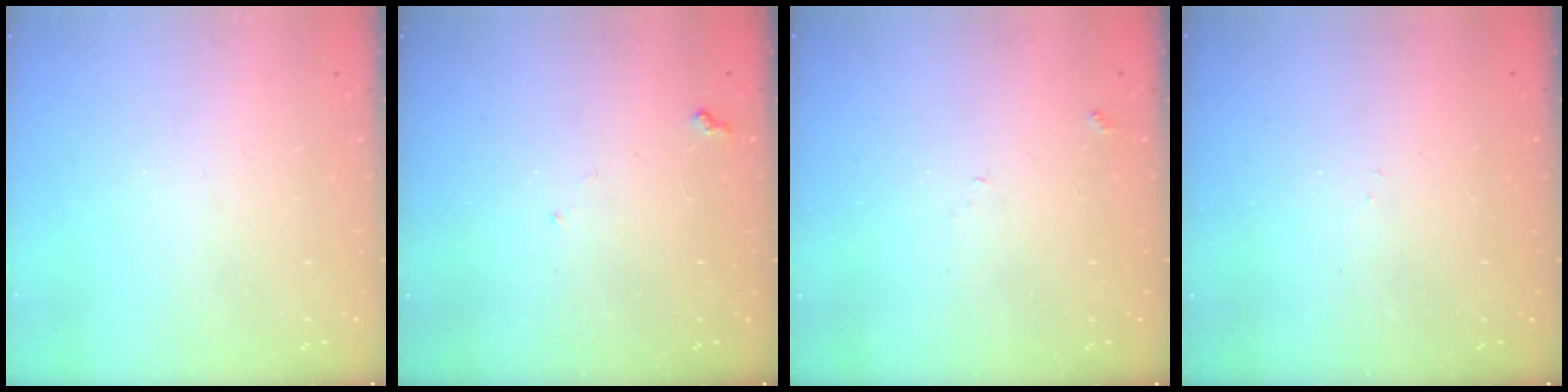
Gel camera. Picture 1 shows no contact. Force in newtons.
{"total": 5.6, "press": 5.6, "slide": 0.5}
{"total": 5.3, "press": 5.2, "slide": 0.6}
{"total": 3.1, "press": 3.0, "slide": 0.6}